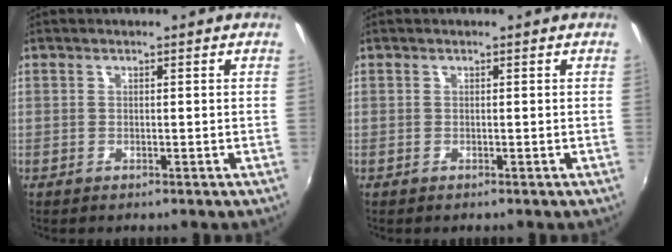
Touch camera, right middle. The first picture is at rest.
{"total": 0.0}